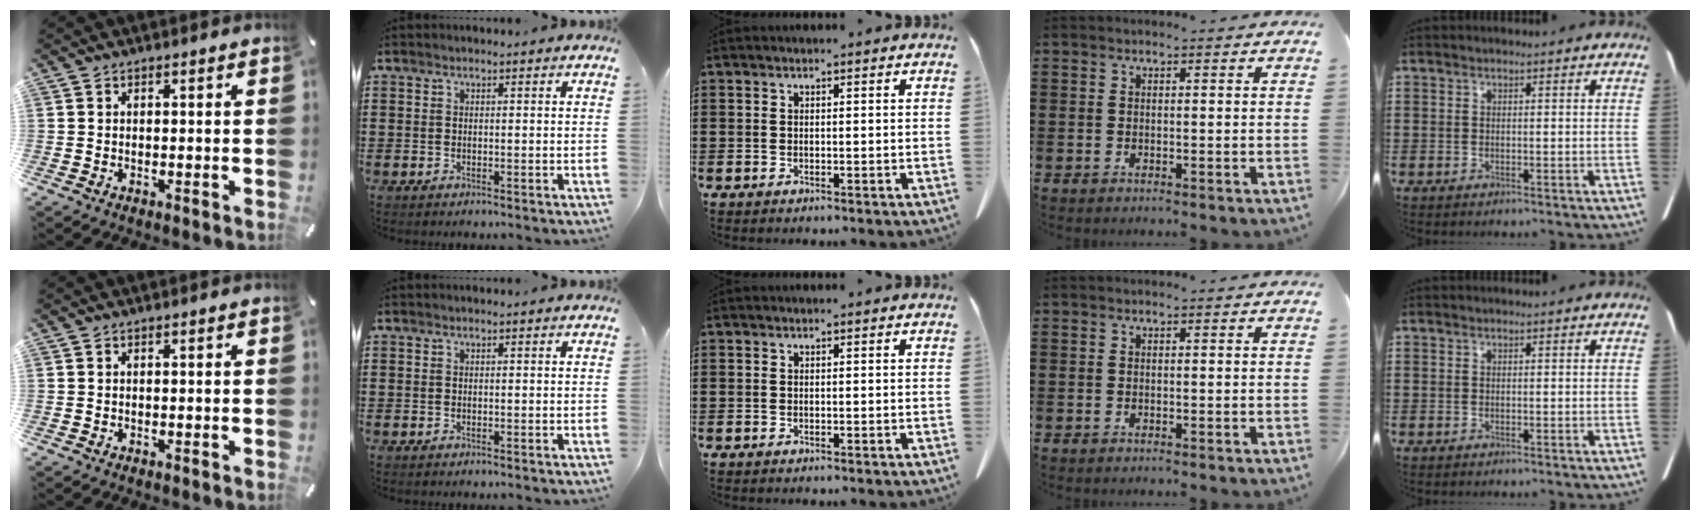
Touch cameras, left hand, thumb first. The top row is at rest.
{}